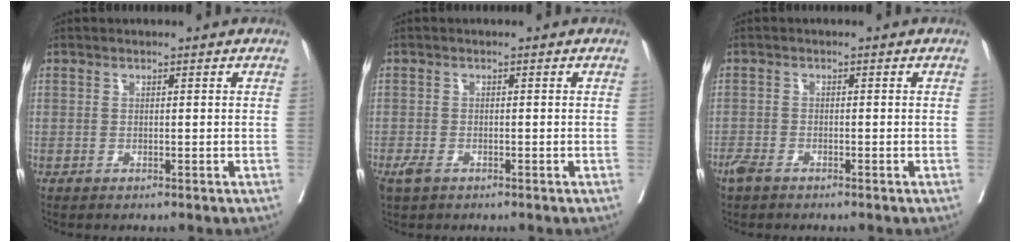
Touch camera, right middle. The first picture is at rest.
{"total": 2.2, "force": [-1.4, 1.1, 1.3], "torque": [-0.032, -0.004, -0.021]}
{"total": 2.3, "force": [-1.8, 0.8, 1.2], "torque": [-0.029, -0.004, -0.034]}